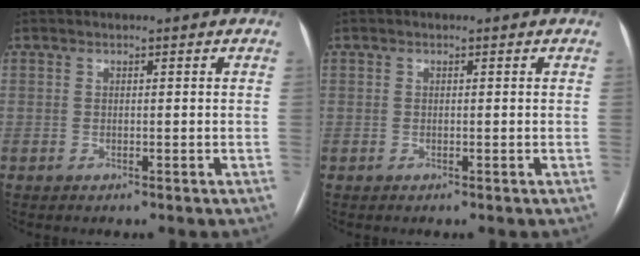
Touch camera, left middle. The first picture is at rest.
{"total": 0.0}